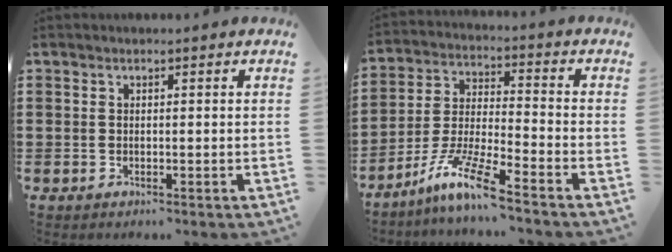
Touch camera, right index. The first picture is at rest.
{"total": 9.7, "force": [-7.4, 0.4, 6.3], "torque": [-0.137, -0.005, -0.150]}